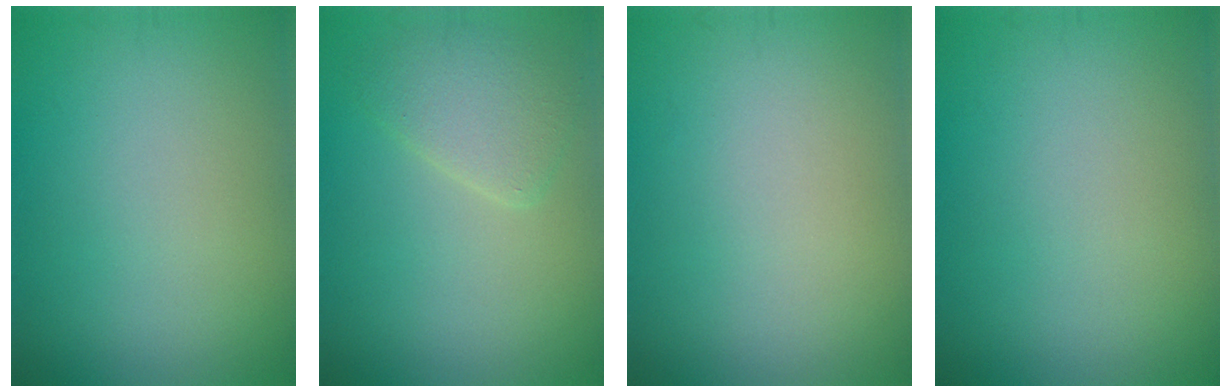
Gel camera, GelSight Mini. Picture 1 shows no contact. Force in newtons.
{"total": 2.9, "press": 2.9, "slide": 0.2}
{"total": 0.0}
{"total": 0.0}